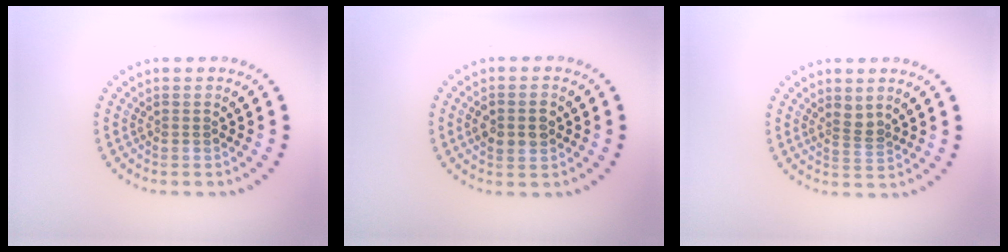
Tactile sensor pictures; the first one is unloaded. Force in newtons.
{"total": 2.4, "press": 2.4, "slide": 0.1}
{"total": 1.7, "press": 1.3, "slide": 1.1}